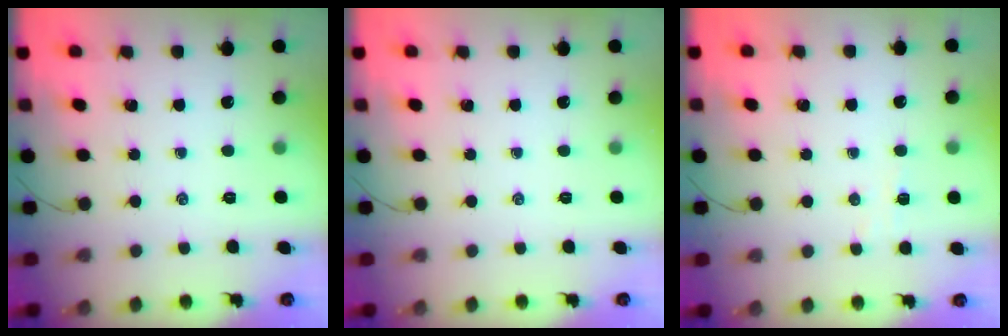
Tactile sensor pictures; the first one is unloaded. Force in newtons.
{"total": 0.0}
{"total": 3.5, "press": 3.3, "slide": 1.3}